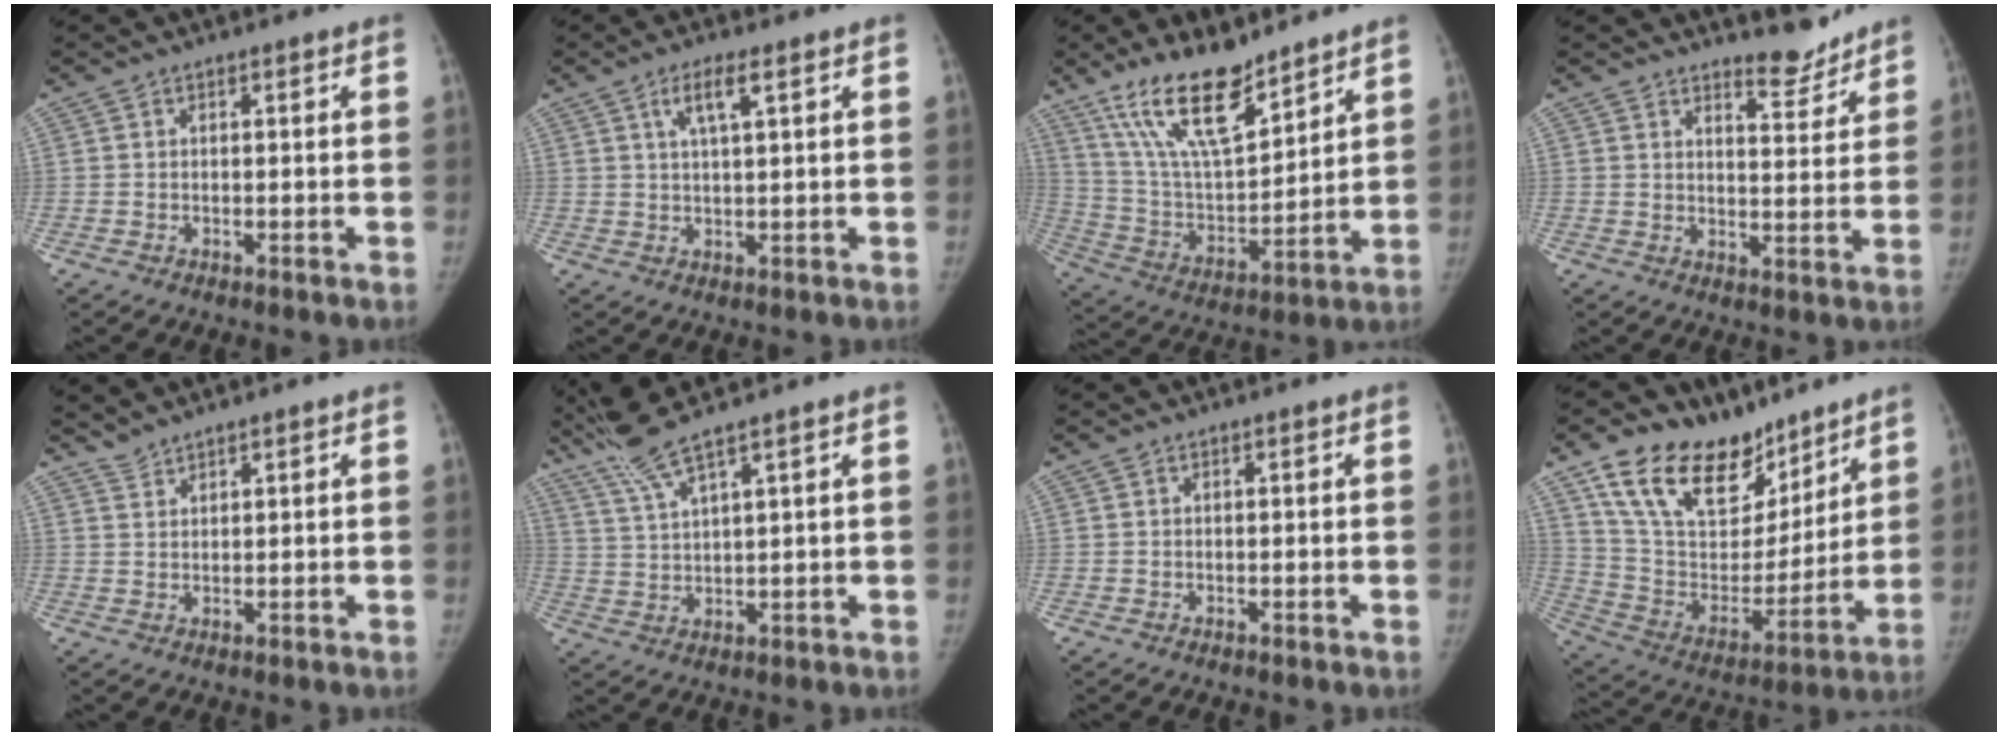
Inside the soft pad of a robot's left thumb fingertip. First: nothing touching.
{"total": 4.6, "force": [2.1, 0.8, 3.9], "torque": [-0.080, -0.002, 0.044]}
{"total": 17.6, "force": [12.6, 5.8, 10.9], "torque": [-0.163, -0.067, 0.242]}
{"total": 5.3, "force": [4.9, 1.3, 1.2], "torque": [0.006, -0.047, 0.075]}
{"total": 1.9, "force": [1.9, 0.0, 0.1], "torque": [0.003, 0.004, 0.041]}
{"total": 7.4, "force": [5.8, -0.5, 4.6], "torque": [-0.100, -0.018, 0.125]}
{"total": 0.0}
{"total": 22.9, "force": [15.8, 12.6, 11.0], "torque": [-0.150, -0.060, 0.278]}